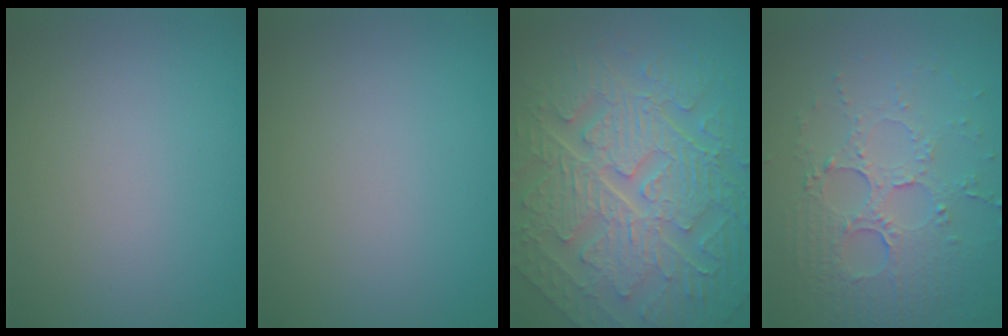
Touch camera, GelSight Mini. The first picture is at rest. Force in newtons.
{"total": 0.0}
{"total": 10.9, "press": 7.4, "slide": 8.0}
{"total": 5.5, "press": 3.8, "slide": 4.0}